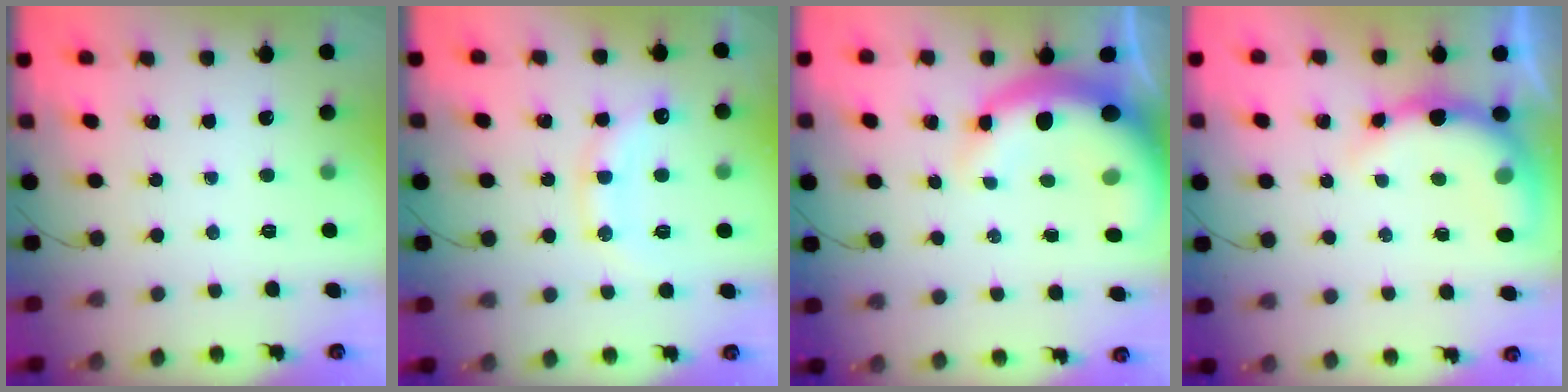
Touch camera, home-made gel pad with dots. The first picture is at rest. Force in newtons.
{"total": 13.5, "press": 13.5, "slide": 1.0}
{"total": 8.5, "press": 8.2, "slide": 2.1}
{"total": 10.1, "press": 10.0, "slide": 1.3}